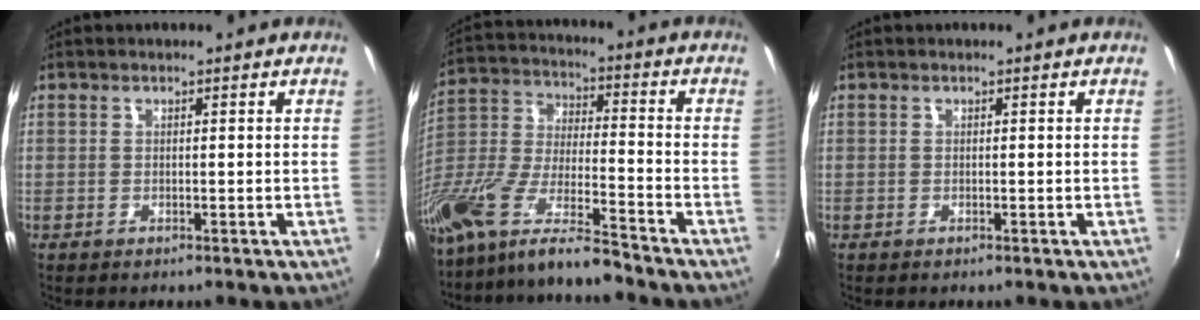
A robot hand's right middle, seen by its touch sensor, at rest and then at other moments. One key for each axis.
{"total": 16.4, "fx": -12.8, "fy": 2.0, "fz": 10.0, "tx": -0.204, "ty": -0.028, "tz": -0.247}
{"total": 0.0}